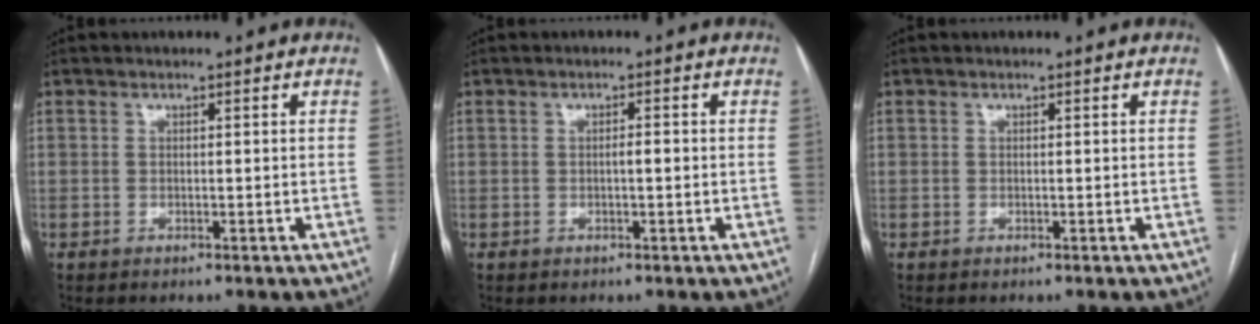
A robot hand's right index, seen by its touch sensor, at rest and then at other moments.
{"total": 1.2, "force": [-0.2, 0.2, 1.2], "torque": [-0.019, 0.003, -0.003]}
{"total": 0.0}